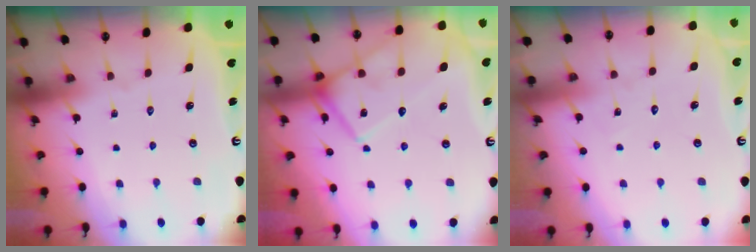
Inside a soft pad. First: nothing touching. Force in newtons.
{"total": 16.3, "press": 16.3, "slide": 0.8}
{"total": 4.6, "press": 4.6, "slide": 0.5}